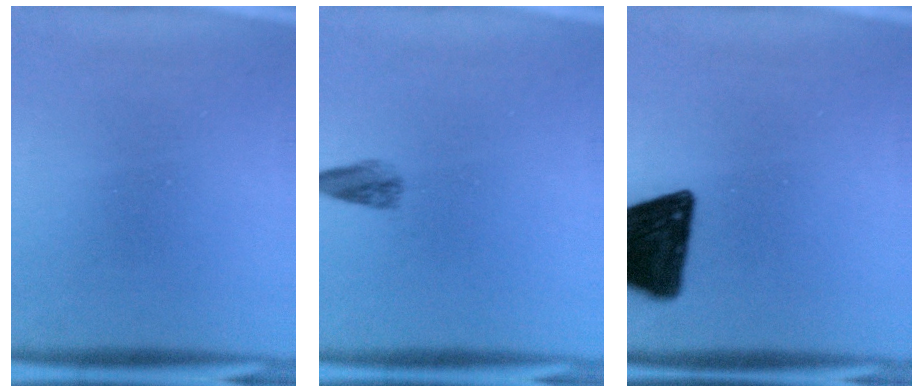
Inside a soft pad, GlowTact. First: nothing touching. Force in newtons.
{"total": 1.8}
{"total": 17.0}